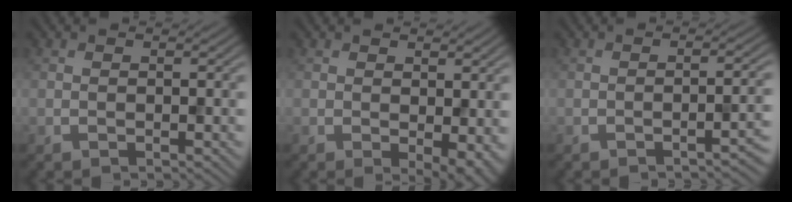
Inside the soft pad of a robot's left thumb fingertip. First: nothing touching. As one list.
[{"total": 3.5, "force": [0.0, 1.7, 3.0], "torque": [-0.037, -0.009, 0.002]}, {"total": 3.6, "force": [-1.9, 0.7, 2.9], "torque": [-0.030, 0.009, -0.034]}]